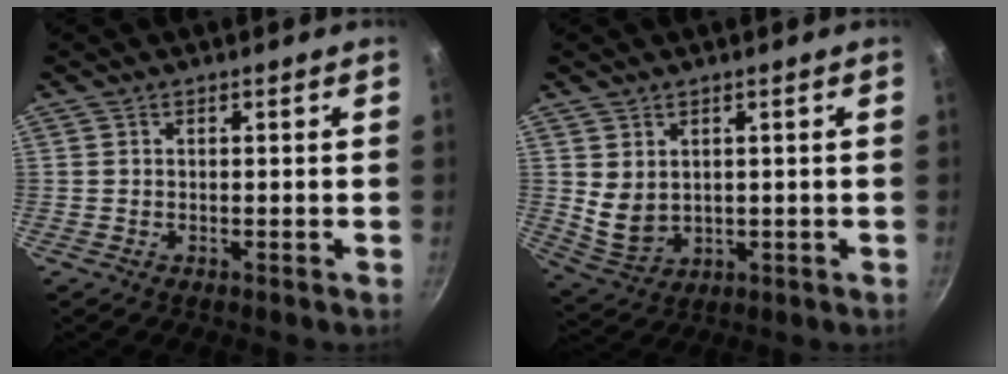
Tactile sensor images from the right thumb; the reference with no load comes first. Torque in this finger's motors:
{"motor_torque": [-0.57, 0.69, 0.49, -0.03, 0.18]}